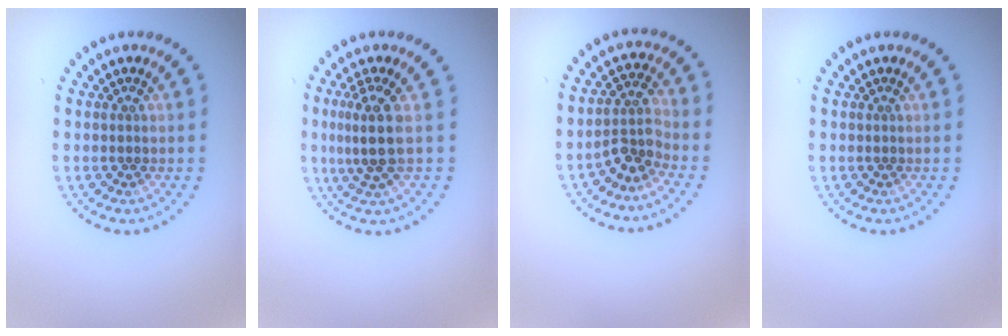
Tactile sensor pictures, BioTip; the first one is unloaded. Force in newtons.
{"total": 3.2, "press": 2.5, "slide": 2.0}
{"total": 2.7, "press": 1.9, "slide": 1.9}
{"total": 0.0}